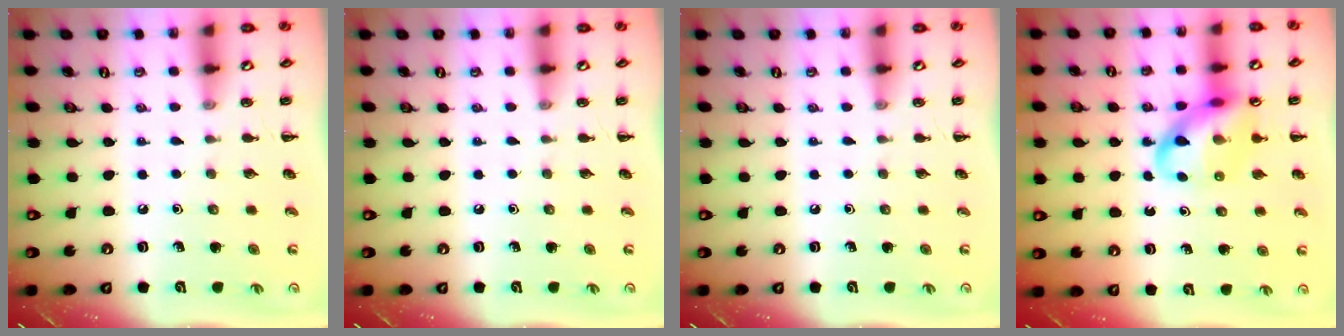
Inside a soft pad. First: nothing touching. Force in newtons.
{"total": 0.0}
{"total": 0.0}
{"total": 13.2, "press": 12.8, "slide": 3.3}